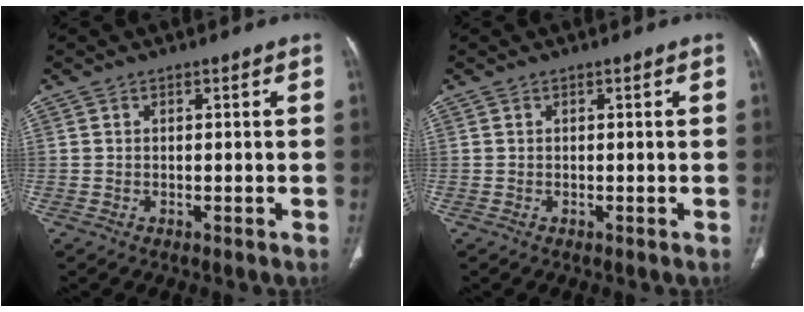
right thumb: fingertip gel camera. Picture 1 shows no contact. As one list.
[{"total": 0.0}]